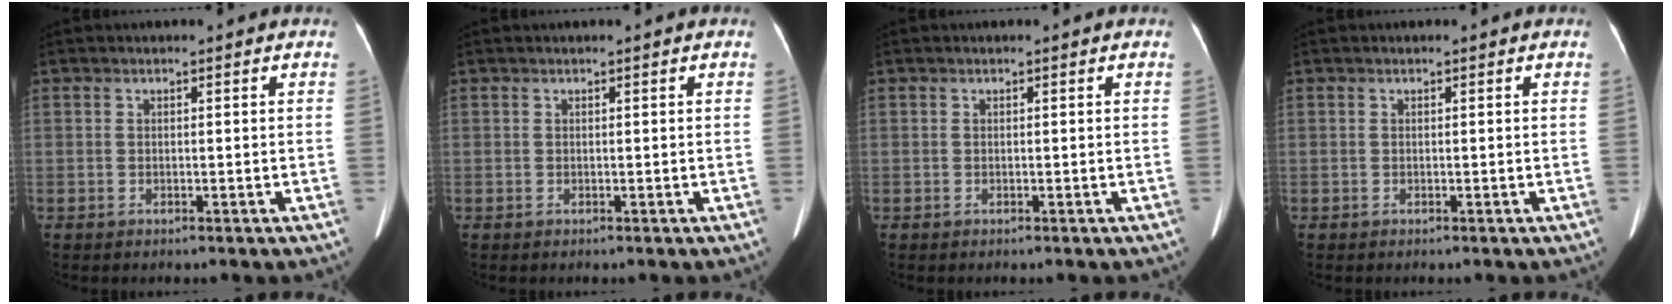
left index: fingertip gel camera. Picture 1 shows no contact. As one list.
[{"total": 0.0}, {"total": 0.0}, {"total": 0.0}]